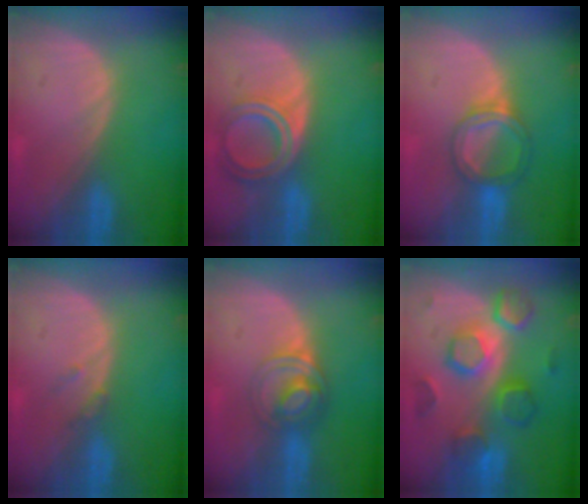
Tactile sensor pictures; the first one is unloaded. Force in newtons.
{"total": 6.6, "press": 5.9, "slide": 3.0}
{"total": 5.5, "press": 5.2, "slide": 1.8}
{"total": 1.2, "press": 1.2, "slide": 0.3}
{"total": 6.1, "press": 5.3, "slide": 3.1}
{"total": 9.5, "press": 9.5, "slide": 0.4}